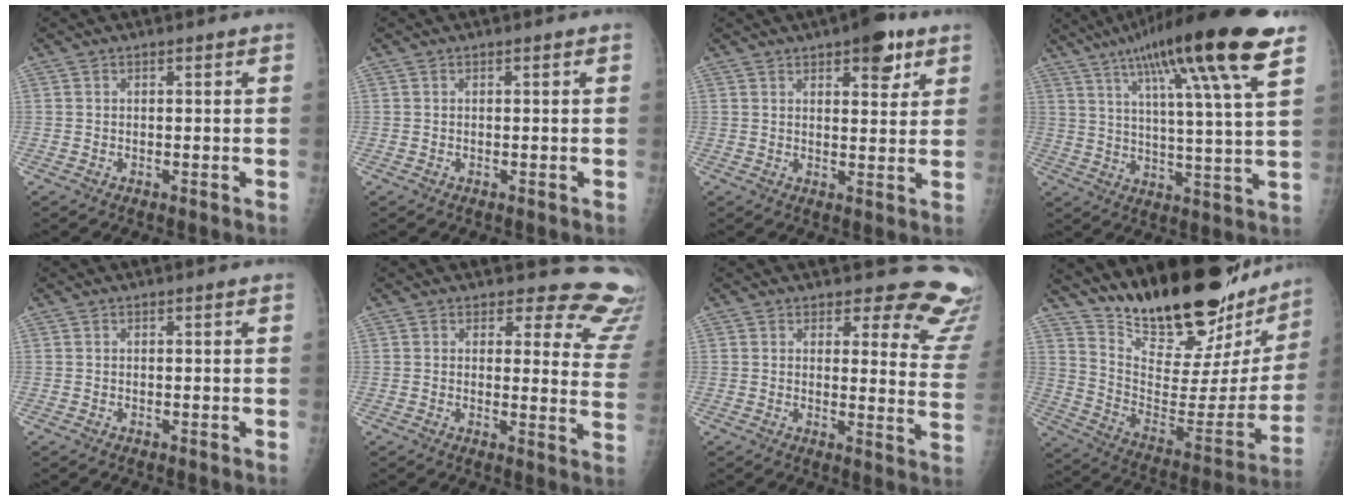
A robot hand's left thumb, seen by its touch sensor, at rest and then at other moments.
{"total": 0.0}
{"total": 7.7, "force": [4.5, 3.2, 5.4], "torque": [-0.049, -0.018, 0.057]}
{"total": 21.8, "force": [12.8, 2.0, 17.5], "torque": [-0.270, -0.030, 0.193]}
{"total": 0.0}
{"total": 14.2, "force": [12.9, 5.2, 2.7], "torque": [0.028, -0.117, 0.104]}
{"total": 14.1, "force": [12.3, 5.0, 4.8], "torque": [0.001, -0.111, 0.106]}
{"total": 30.2, "force": [24.4, 9.0, 15.4], "torque": [-0.217, -0.139, 0.362]}